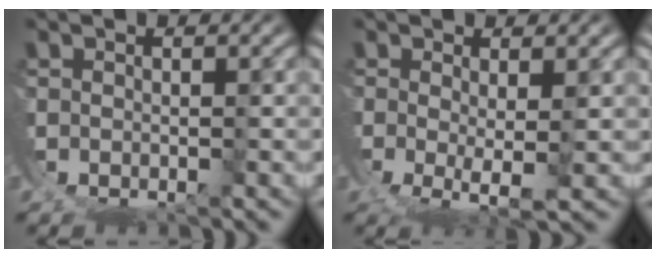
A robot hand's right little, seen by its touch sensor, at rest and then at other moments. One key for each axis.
{"total": 2.5, "fx": -0.5, "fy": -0.3, "fz": 2.4, "tx": -0.042, "ty": -0.029, "tz": 0.003}